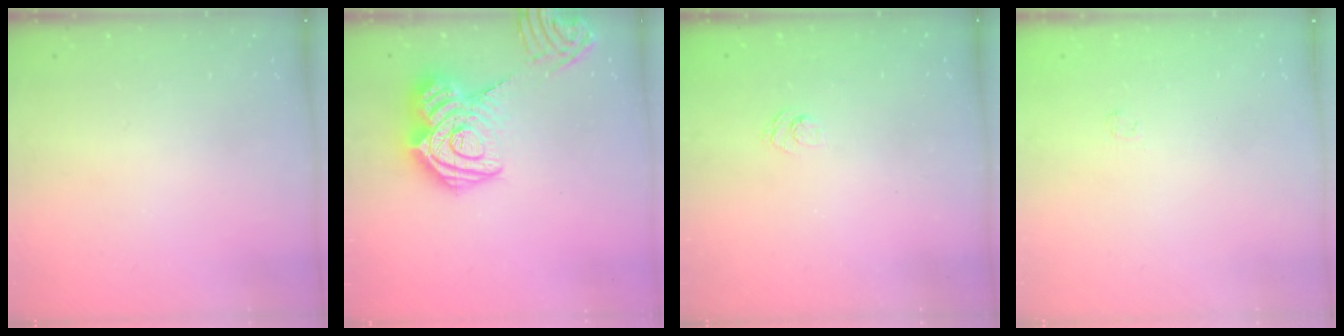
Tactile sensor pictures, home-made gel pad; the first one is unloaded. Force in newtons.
{"total": 20.4, "press": 20.3, "slide": 2.1}
{"total": 2.4, "press": 2.0, "slide": 1.3}
{"total": 1.7, "press": 1.2, "slide": 1.1}